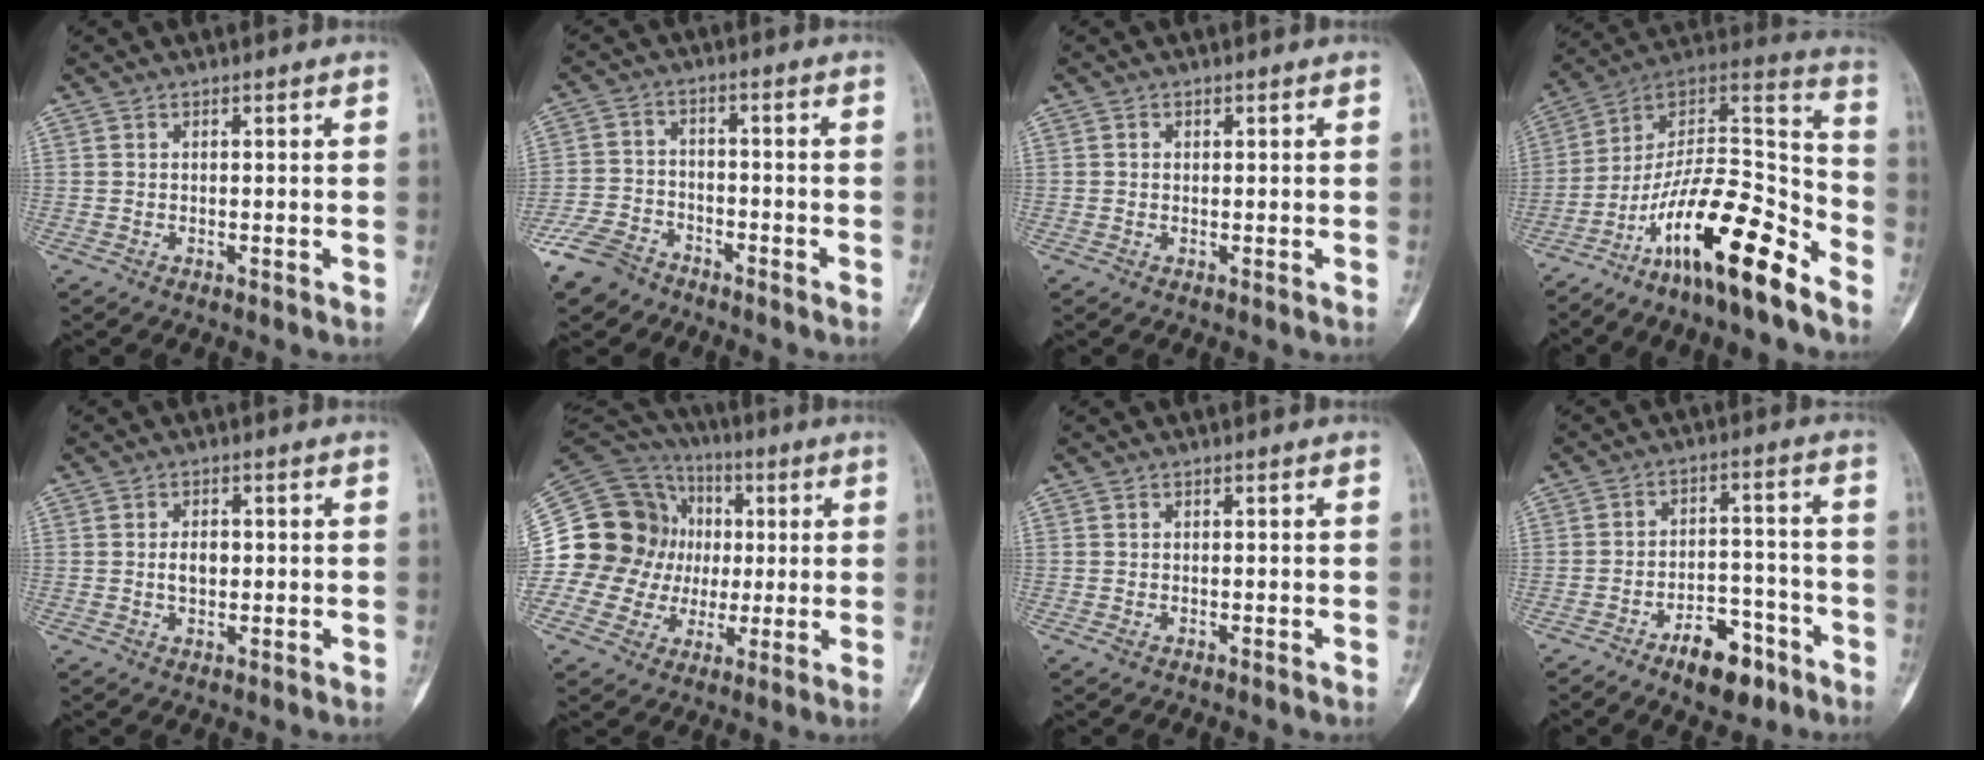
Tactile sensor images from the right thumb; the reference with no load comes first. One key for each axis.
{"total": 8.1, "fx": -6.1, "fy": 4.7, "fz": 2.3, "tx": -0.049, "ty": 0.022, "tz": -0.120}
{"total": 0.6, "fx": 0.1, "fy": 0.5, "fz": 0.1, "tx": -0.001, "ty": 0.001, "tz": 0.004}
{"total": 20.6, "fx": -13.1, "fy": 5.0, "fz": 15.2, "tx": -0.256, "ty": 0.101, "tz": -0.220}
{"total": 3.2, "fx": 0.1, "fy": 2.1, "fz": 2.4, "tx": -0.035, "ty": 0.001, "tz": 0.000}
{"total": 22.6, "fx": 1.1, "fy": 20.4, "fz": 9.8, "tx": -0.168, "ty": 0.067, "tz": 0.036}
{"total": 0.7, "fx": -0.3, "fy": 0.5, "fz": 0.5, "tx": -0.015, "ty": -0.001, "tz": -0.004}
{"total": 9.9, "fx": -6.2, "fy": 5.2, "fz": 5.7, "tx": -0.060, "ty": 0.049, "tz": -0.092}